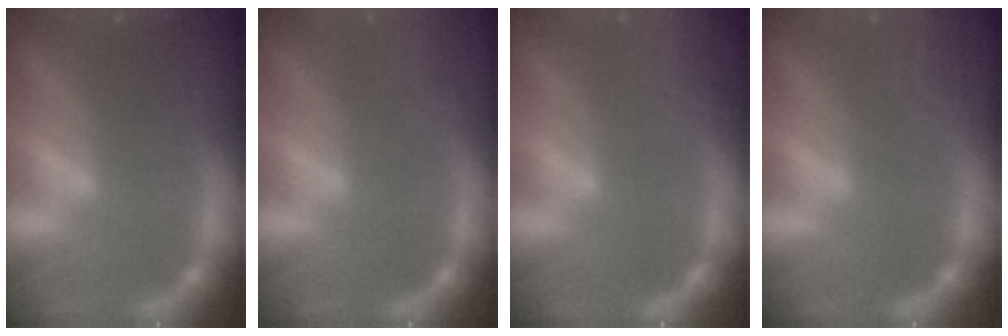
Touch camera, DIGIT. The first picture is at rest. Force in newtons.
{"total": 1.9}
{"total": 4.5}
{"total": 2.4}